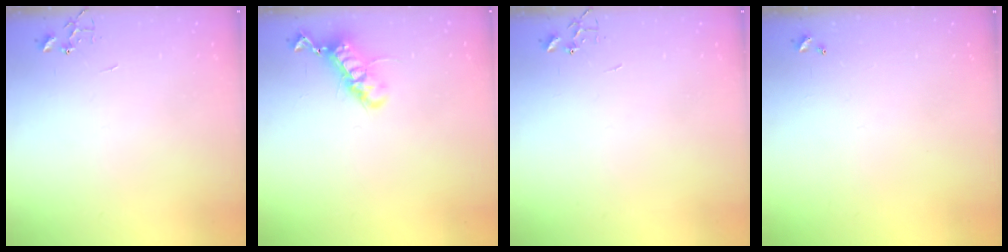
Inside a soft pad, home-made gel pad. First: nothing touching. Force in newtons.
{"total": 12.5, "press": 12.5, "slide": 0.9}
{"total": 0.0}
{"total": 0.0}